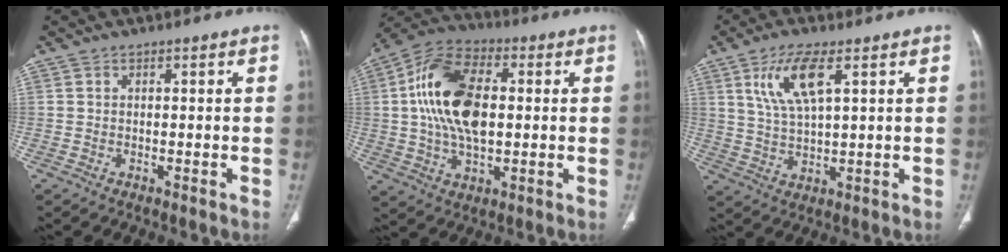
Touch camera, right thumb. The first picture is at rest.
{"total": 17.4, "force": [1.8, 9.7, 14.3], "torque": [-0.269, 0.018, 0.030]}
{"total": 9.2, "force": [3.9, 2.9, 7.8], "torque": [-0.162, -0.013, 0.084]}